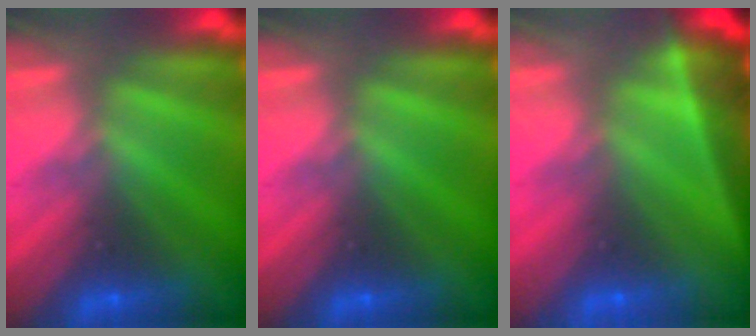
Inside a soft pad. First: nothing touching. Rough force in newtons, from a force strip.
{"total": 0.0}
{"total": 9.7}